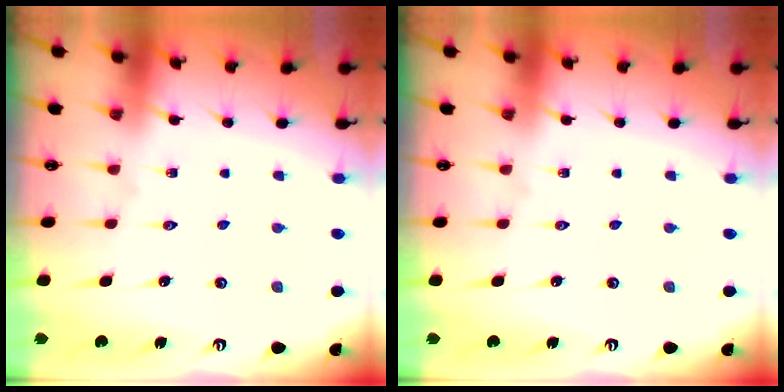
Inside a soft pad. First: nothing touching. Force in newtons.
{"total": 0.0}